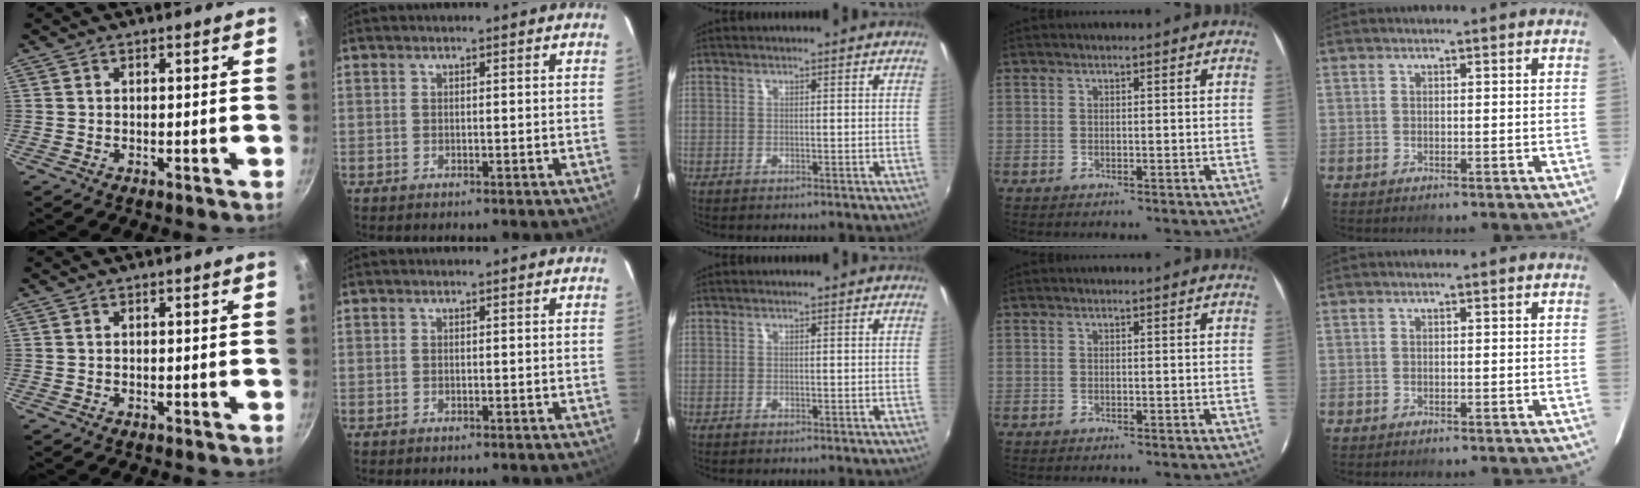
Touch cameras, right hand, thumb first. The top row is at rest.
{}